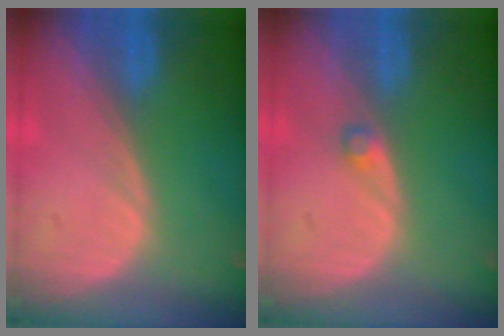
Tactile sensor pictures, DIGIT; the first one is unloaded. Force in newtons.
{"total": 1.2, "press": 1.2, "slide": 0.2}